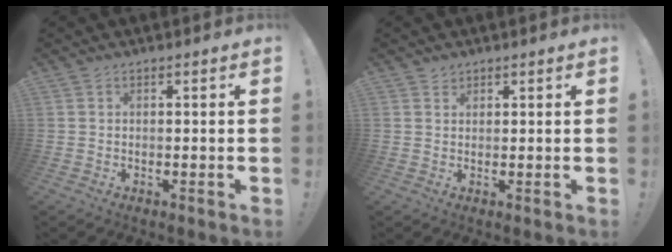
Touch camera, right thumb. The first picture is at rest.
{"total": 1.6, "force": [1.3, 1.0, 0.2], "torque": [0.002, -0.005, 0.023]}